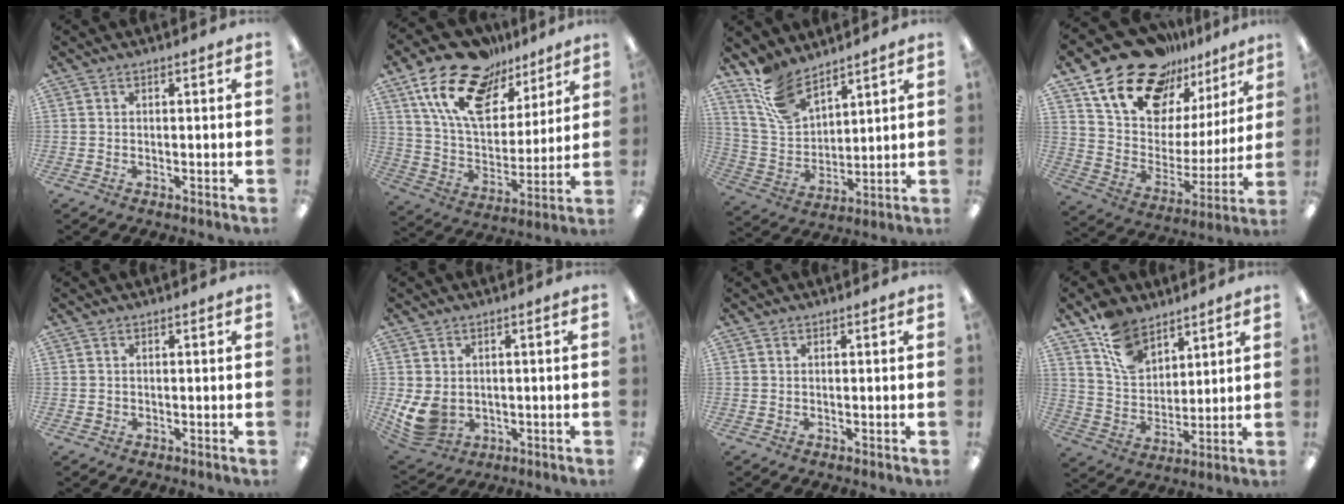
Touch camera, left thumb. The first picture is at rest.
{"total": 20.9, "force": [13.2, 11.2, 11.6], "torque": [-0.216, -0.060, 0.240]}
{"total": 12.0, "force": [9.3, 5.4, 5.2], "torque": [-0.125, -0.036, 0.183]}
{"total": 20.2, "force": [15.3, 10.8, 7.5], "torque": [-0.149, -0.105, 0.277]}
{"total": 0.7, "force": [0.1, 0.7, 0.1], "torque": [-0.001, 0.006, -0.001]}
{"total": 8.2, "force": [-0.3, 6.5, 5.0], "torque": [-0.116, -0.002, -0.001]}
{"total": 0.0}
{"total": 11.6, "force": [7.9, 7.0, 4.8], "torque": [-0.099, -0.028, 0.154]}